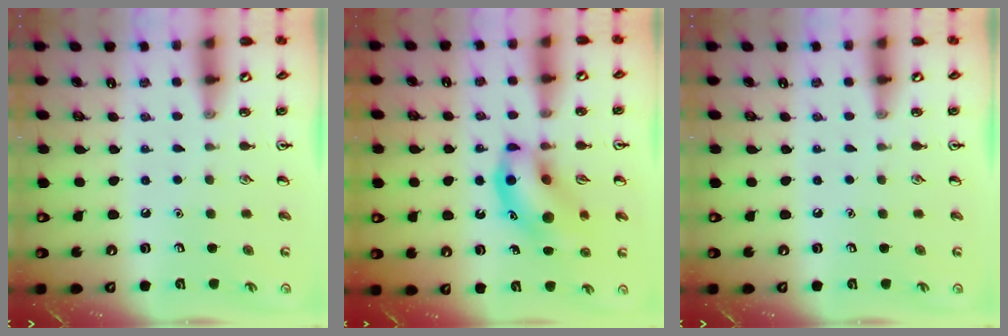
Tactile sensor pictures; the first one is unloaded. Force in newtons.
{"total": 13.1, "press": 12.8, "slide": 2.7}
{"total": 0.0}